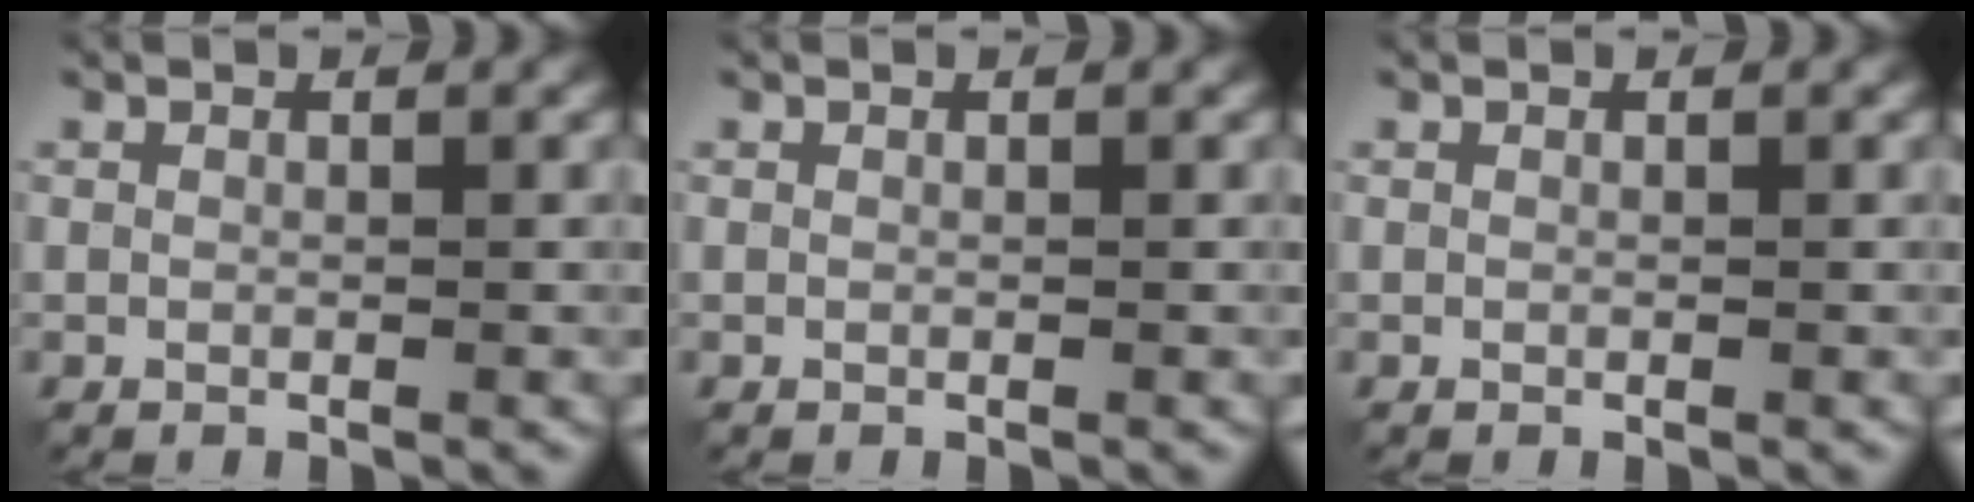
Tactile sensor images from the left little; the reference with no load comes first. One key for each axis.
{"total": 0.0}
{"total": 0.0}